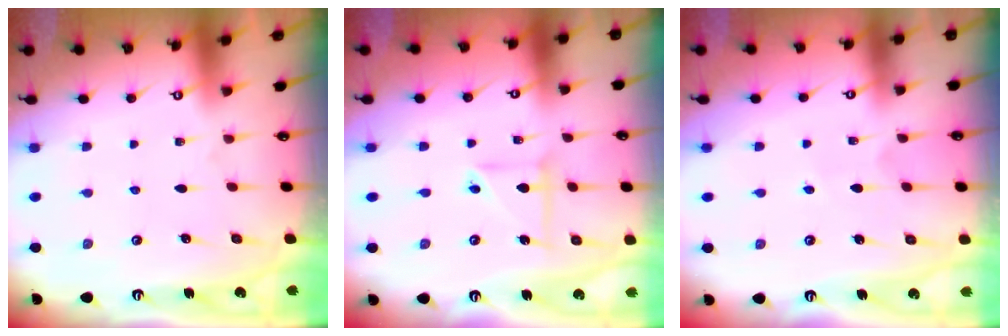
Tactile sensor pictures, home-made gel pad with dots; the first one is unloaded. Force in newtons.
{"total": 5.1, "press": 5.0, "slide": 0.5}
{"total": 3.7, "press": 3.7, "slide": 0.4}